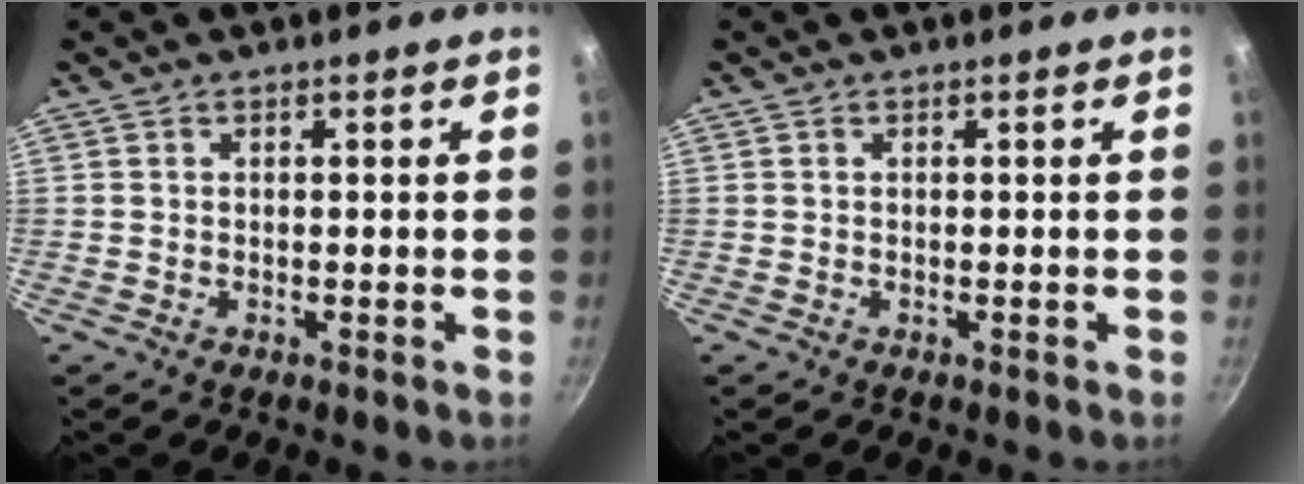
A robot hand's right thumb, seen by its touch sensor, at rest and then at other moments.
{"total": 0.0}